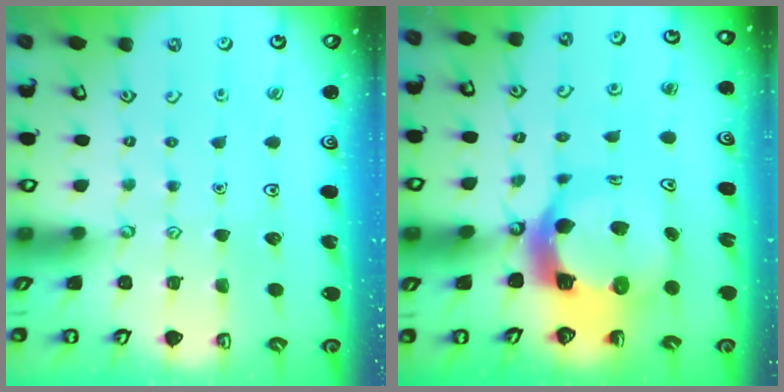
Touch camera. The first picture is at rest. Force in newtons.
{"total": 11.1, "press": 11.0, "slide": 1.7}